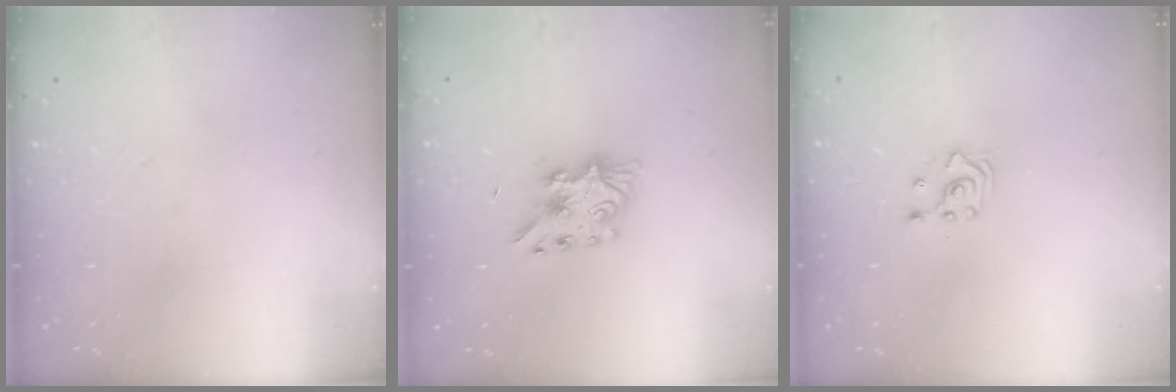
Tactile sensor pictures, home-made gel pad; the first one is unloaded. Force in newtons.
{"total": 7.2, "press": 7.2, "slide": 0.2}
{"total": 2.3, "press": 2.3, "slide": 0.3}